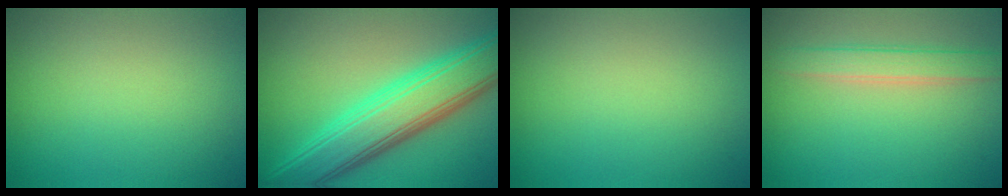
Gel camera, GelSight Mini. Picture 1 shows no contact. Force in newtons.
{"total": 8.2, "press": 8.2, "slide": 0.1}
{"total": 0.0}
{"total": 2.4, "press": 2.4, "slide": 0.1}